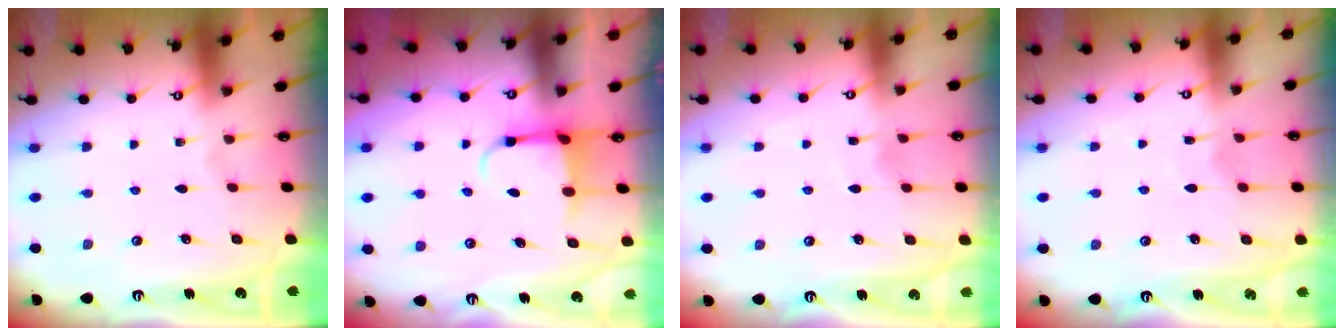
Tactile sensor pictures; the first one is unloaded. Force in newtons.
{"total": 3.7, "press": 3.6, "slide": 0.9}
{"total": 4.1, "press": 4.1, "slide": 0.3}
{"total": 3.7, "press": 3.6, "slide": 0.4}